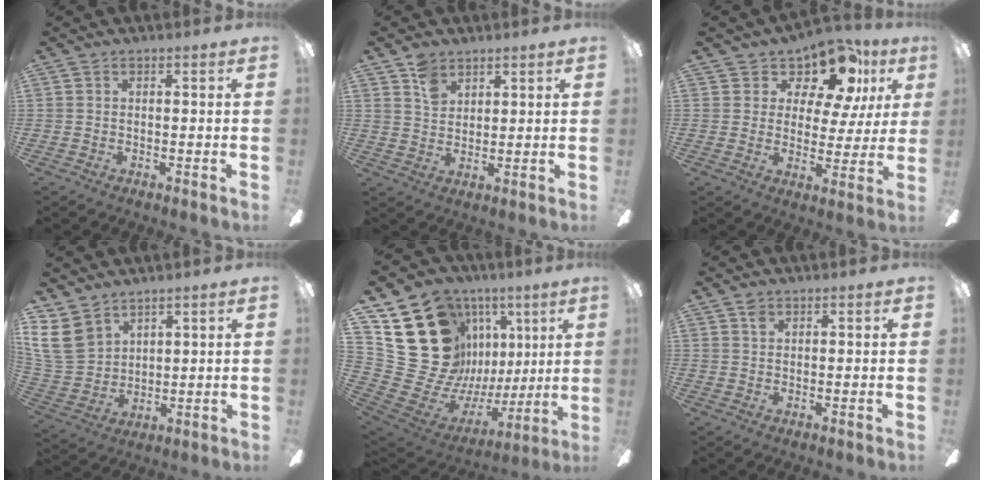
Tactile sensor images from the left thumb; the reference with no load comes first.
{"total": 5.0, "force": [3.6, 3.1, 1.8], "torque": [-0.030, -0.009, 0.066]}
{"total": 10.9, "force": [7.4, 6.0, 5.3], "torque": [-0.089, -0.044, 0.133]}
{"total": 11.0, "force": [6.7, 7.4, 4.7], "torque": [-0.128, -0.020, 0.132]}
{"total": 26.2, "force": [10.2, 20.7, 12.4], "torque": [-0.224, -0.085, 0.257]}
{"total": 1.3, "force": [0.9, 0.7, 0.6], "torque": [-0.015, 0.000, 0.017]}